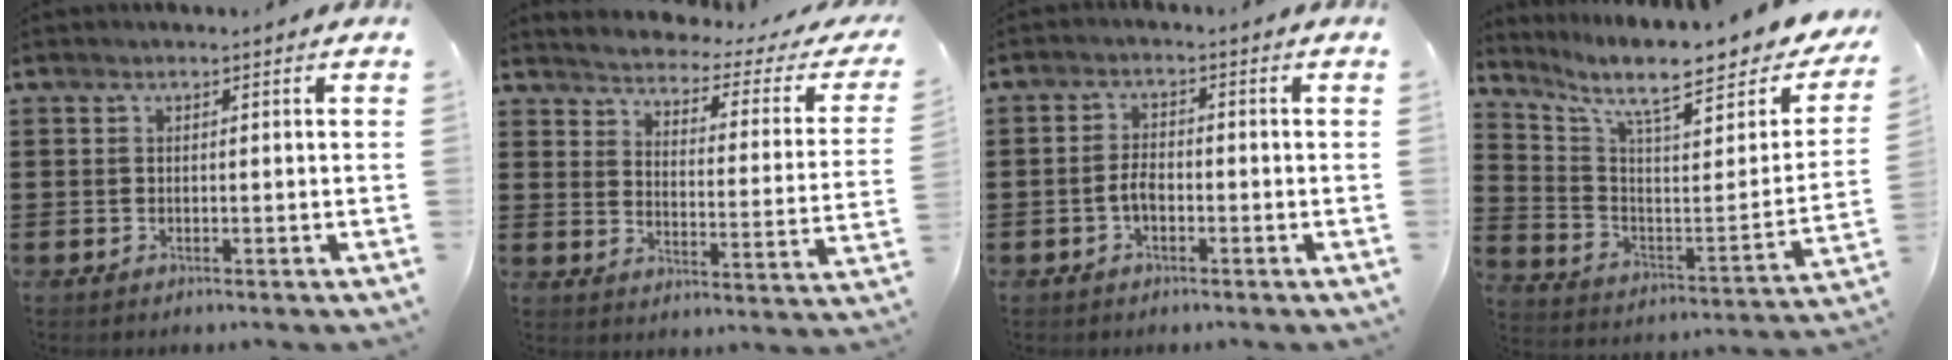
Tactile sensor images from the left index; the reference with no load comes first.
{"total": 2.3, "force": [2.1, -0.1, 0.7], "torque": [-0.034, -0.027, 0.025]}
{"total": 3.0, "force": [-1.2, 1.4, 2.4], "torque": [-0.059, 0.000, -0.026]}
{"total": 10.0, "force": [7.8, 1.9, 6.0], "torque": [-0.120, -0.071, 0.120]}